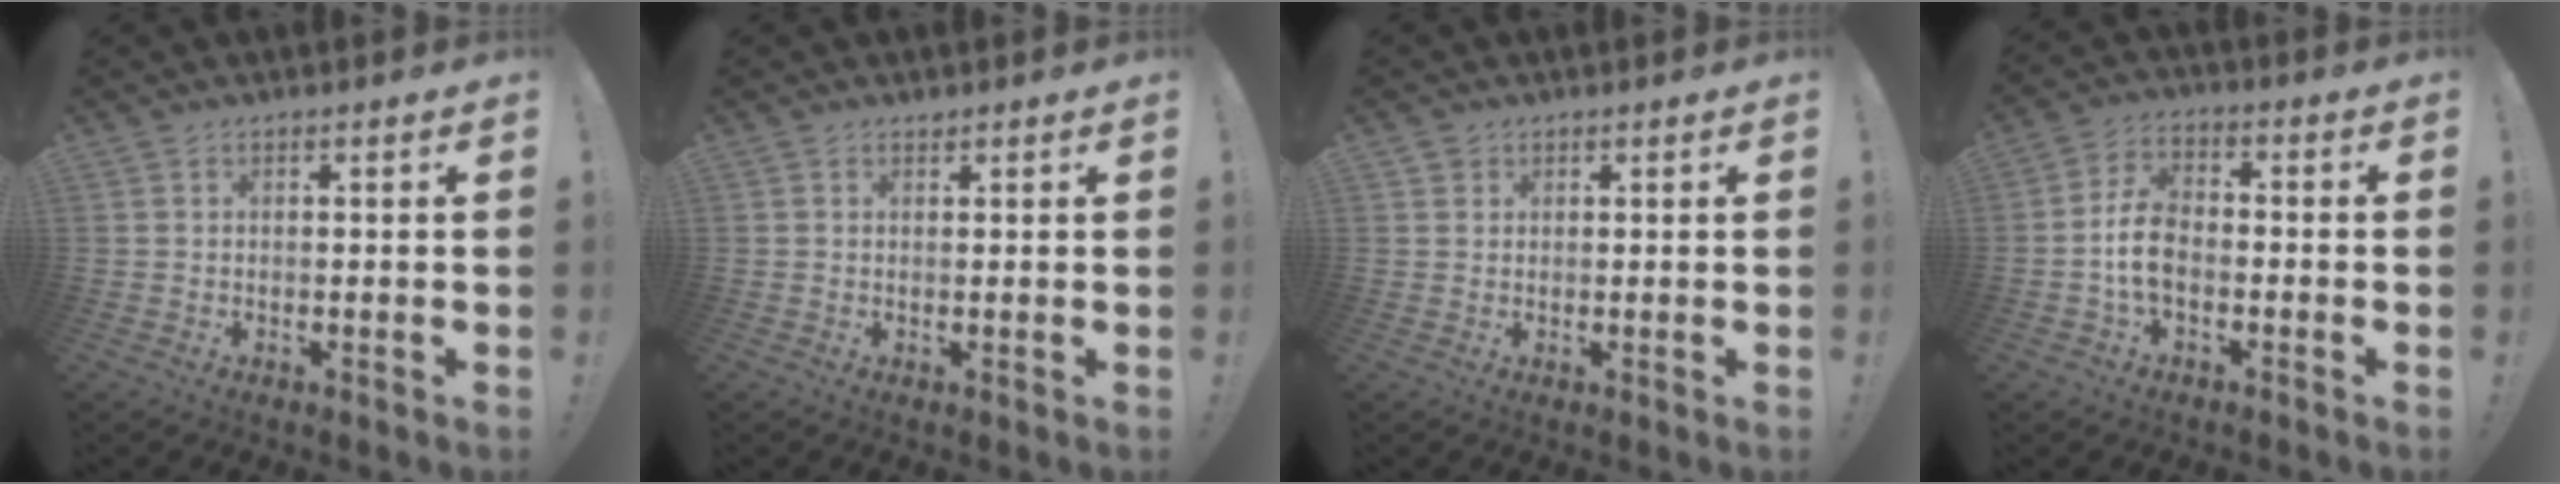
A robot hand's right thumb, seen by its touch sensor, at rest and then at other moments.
{"total": 0.8, "force": [0.8, 0.0, 0.0], "torque": [0.014, -0.009, 0.013]}
{"total": 1.4, "force": [1.0, 0.9, 0.2], "torque": [0.001, -0.004, 0.017]}
{"total": 9.0, "force": [-2.2, 5.7, 6.6], "torque": [-0.130, 0.012, -0.037]}